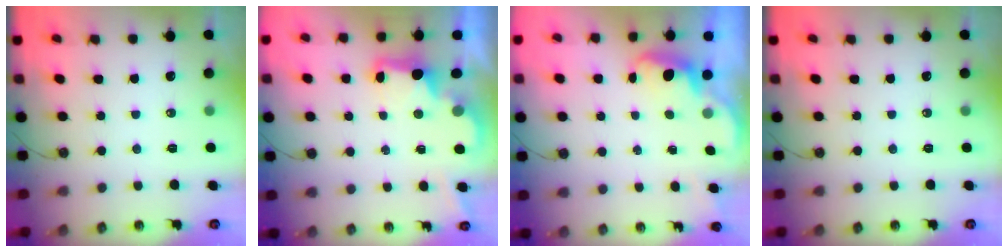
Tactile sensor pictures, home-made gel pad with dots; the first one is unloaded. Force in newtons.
{"total": 3.0, "press": 2.9, "slide": 0.6}
{"total": 2.5, "press": 2.4, "slide": 0.7}
{"total": 0.0}